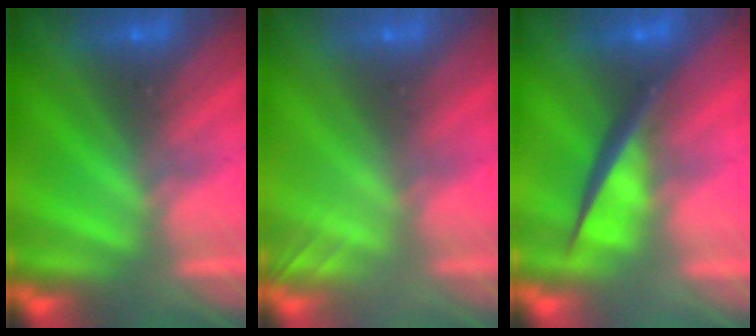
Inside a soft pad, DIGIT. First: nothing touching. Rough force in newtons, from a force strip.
{"total": 2.1}
{"total": 4.7}